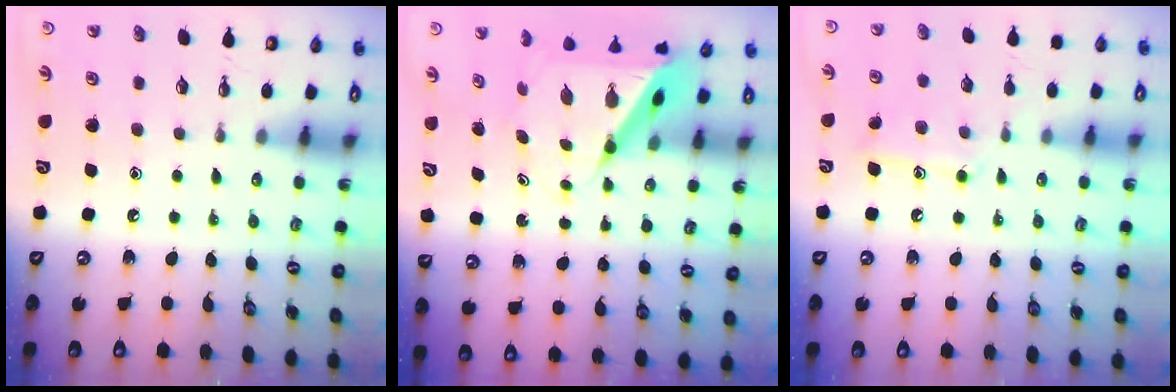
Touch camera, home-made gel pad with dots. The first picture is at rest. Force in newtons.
{"total": 8.7, "press": 8.7, "slide": 0.8}
{"total": 10.4, "press": 10.4, "slide": 0.6}